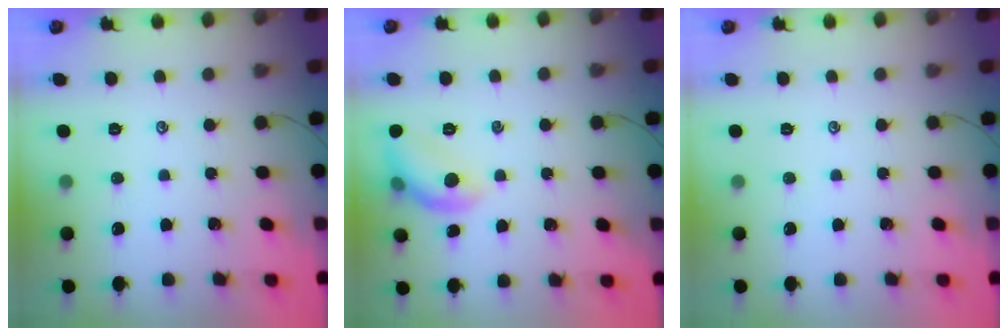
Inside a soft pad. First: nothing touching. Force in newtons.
{"total": 9.5, "press": 9.4, "slide": 1.3}
{"total": 0.0}